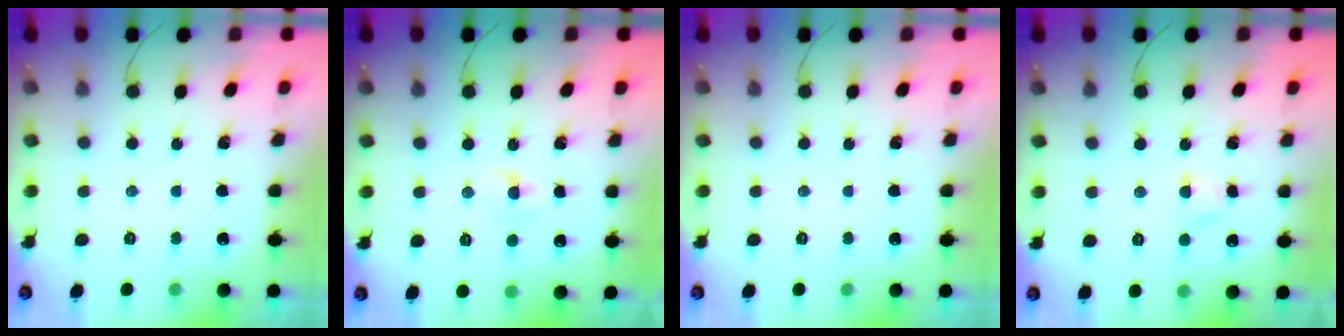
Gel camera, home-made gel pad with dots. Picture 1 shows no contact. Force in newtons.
{"total": 2.0, "press": 1.8, "slide": 0.9}
{"total": 0.0}
{"total": 2.7, "press": 2.5, "slide": 1.0}